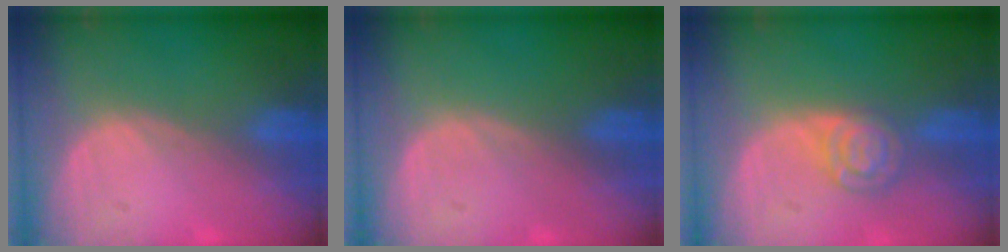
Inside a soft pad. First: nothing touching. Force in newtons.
{"total": 0.0}
{"total": 5.3, "press": 4.7, "slide": 2.4}